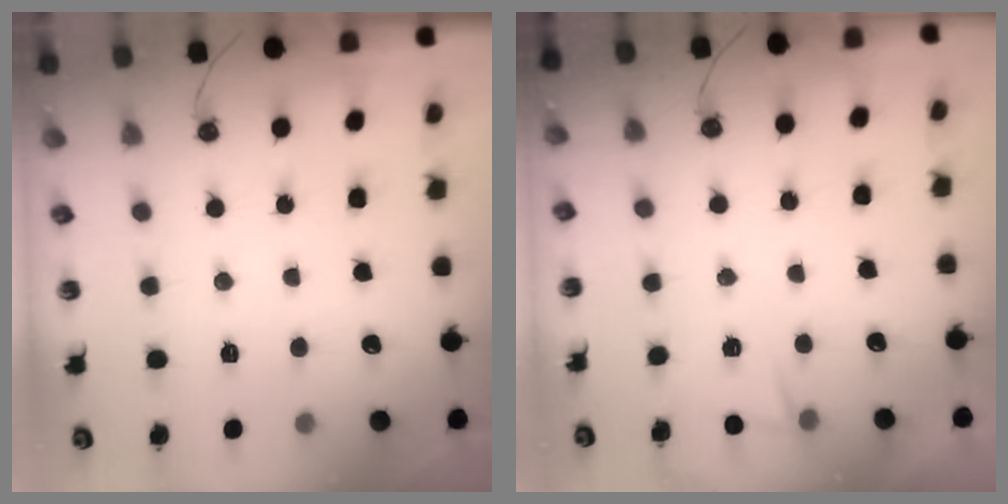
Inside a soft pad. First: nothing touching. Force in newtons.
{"total": 2.7, "press": 2.6, "slide": 1.0}